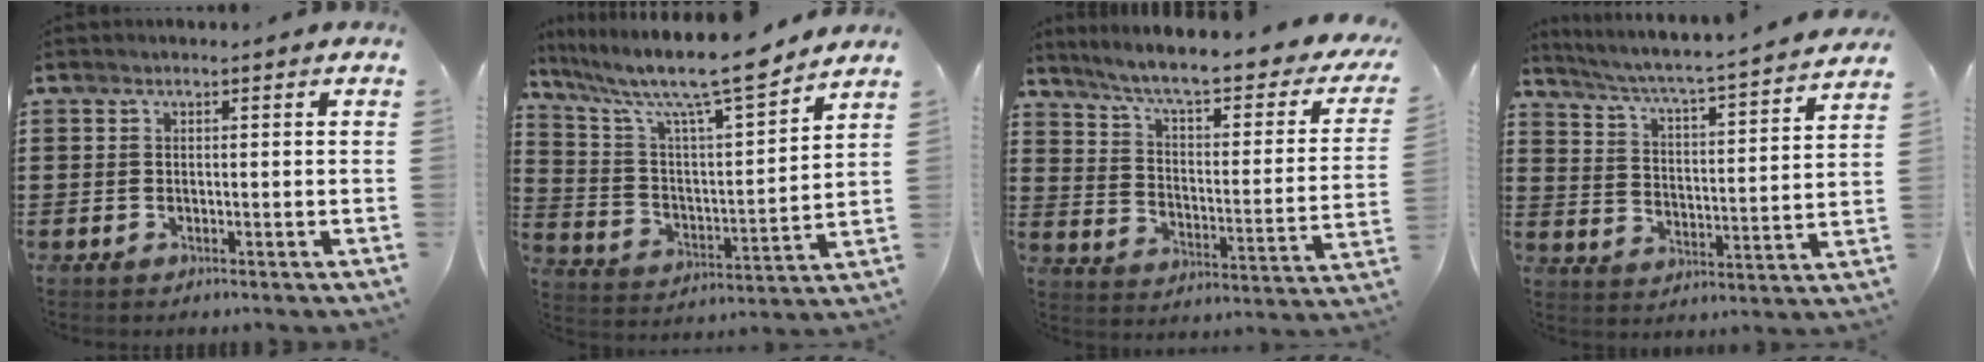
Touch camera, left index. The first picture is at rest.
{"total": 11.0, "force": [9.0, 1.3, 6.1], "torque": [-0.145, -0.061, 0.147]}
{"total": 7.1, "force": [5.5, 0.3, 4.5], "torque": [-0.108, -0.043, 0.086]}
{"total": 4.1, "force": [3.6, -0.8, 1.7], "torque": [-0.055, -0.042, 0.049]}